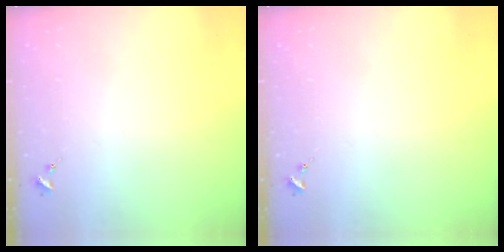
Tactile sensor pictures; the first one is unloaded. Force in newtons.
{"total": 0.0}